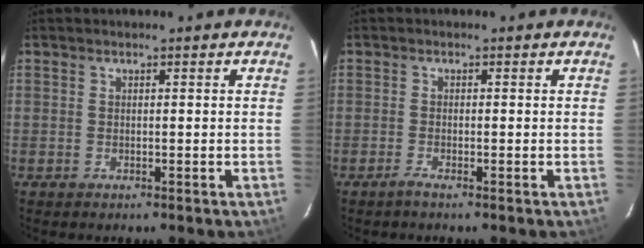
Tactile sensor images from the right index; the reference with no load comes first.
{"total": 1.2, "force": [-0.8, -0.2, 0.8], "torque": [-0.019, -0.003, -0.017]}